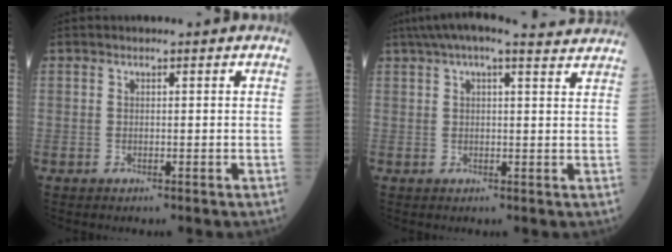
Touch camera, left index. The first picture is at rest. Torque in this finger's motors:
{"motor_torque": [0.75, -1.39, 0.20, 0.03]}